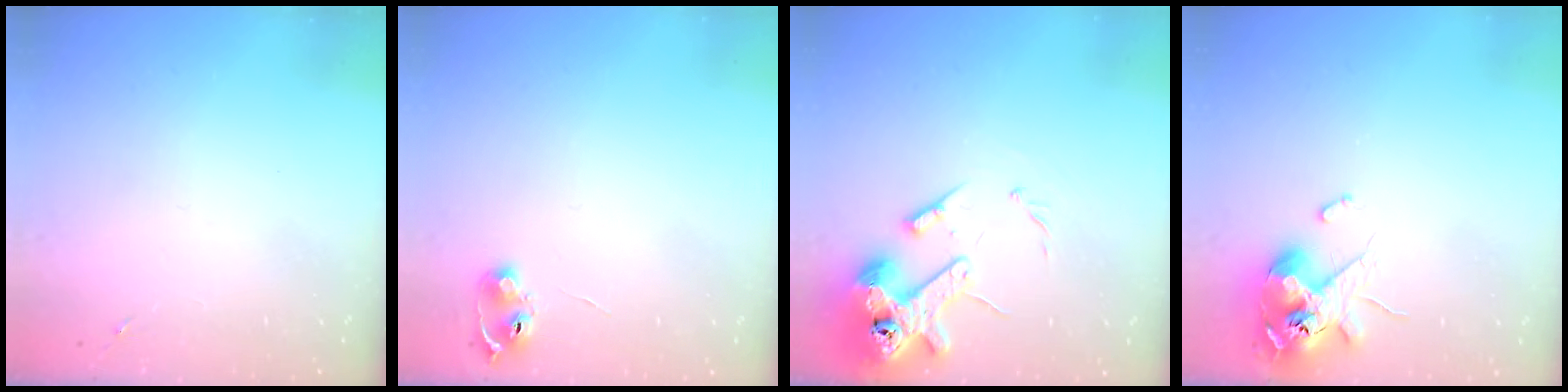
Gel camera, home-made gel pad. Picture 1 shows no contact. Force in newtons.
{"total": 6.3, "press": 6.3, "slide": 0.8}
{"total": 14.4, "press": 14.2, "slide": 2.1}
{"total": 12.1, "press": 12.0, "slide": 2.0}